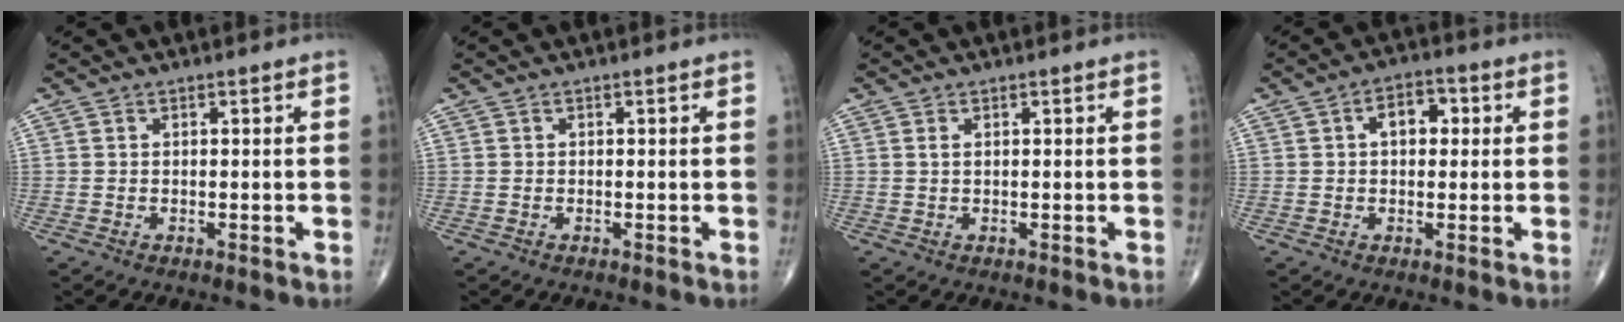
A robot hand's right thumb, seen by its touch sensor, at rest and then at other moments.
{"total": 0.0}
{"total": 0.8, "force": [0.3, 0.2, 0.7], "torque": [-0.017, 0.004, 0.009]}
{"total": 5.7, "force": [1.1, 3.6, 4.2], "torque": [-0.044, 0.012, 0.009]}